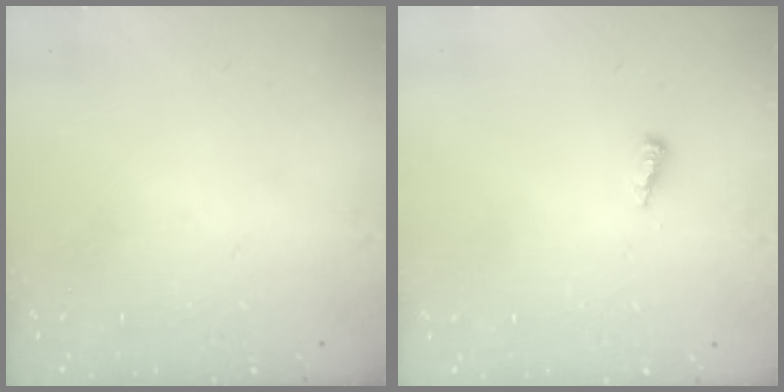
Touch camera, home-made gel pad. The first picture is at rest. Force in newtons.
{"total": 3.1, "press": 3.1, "slide": 0.3}